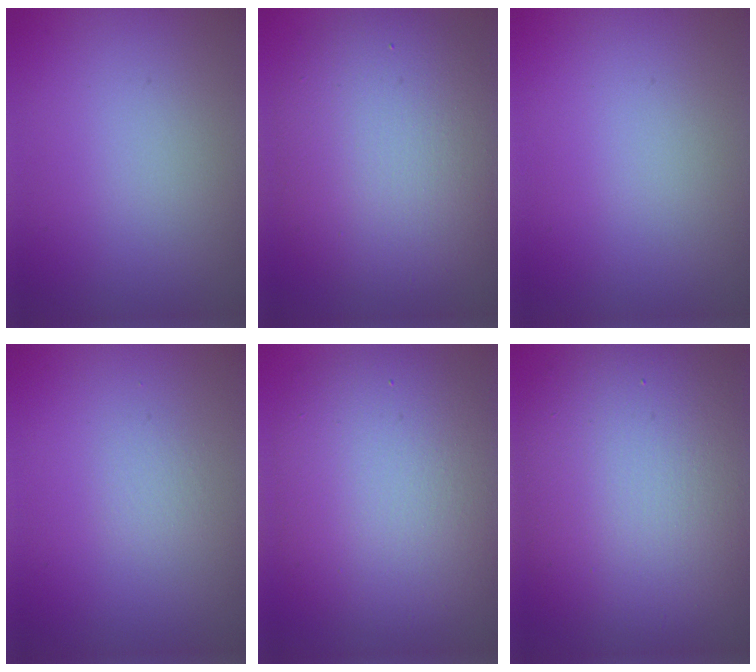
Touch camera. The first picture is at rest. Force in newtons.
{"total": 9.6, "press": 9.6, "slide": 0.6}
{"total": 0.0}
{"total": 0.0}
{"total": 10.2, "press": 10.1, "slide": 0.9}
{"total": 12.6, "press": 12.5, "slide": 0.9}